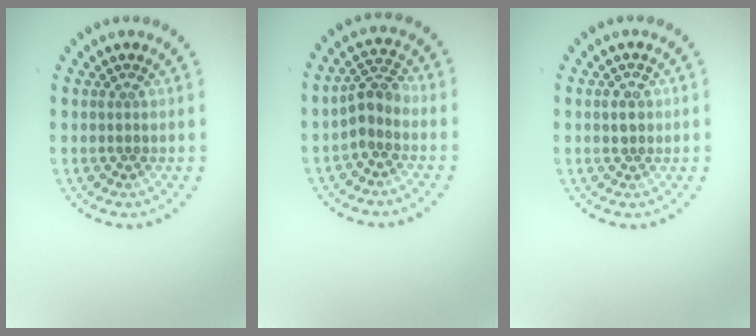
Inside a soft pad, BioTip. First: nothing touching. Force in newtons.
{"total": 2.5, "press": 2.0, "slide": 1.4}
{"total": 1.0, "press": 1.0, "slide": 0.1}